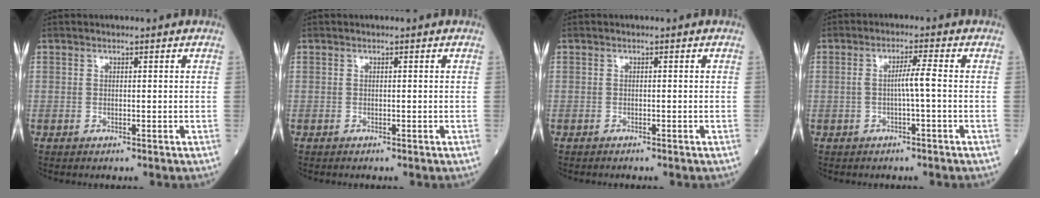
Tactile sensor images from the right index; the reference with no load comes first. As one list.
[{"total": 0.0}, {"total": 0.7, "force": [-0.6, 0.1, 0.2], "torque": [-0.008, -0.001, -0.010]}, {"total": 2.9, "force": [-0.5, -0.5, 2.8], "torque": [-0.051, 0.006, -0.007]}]